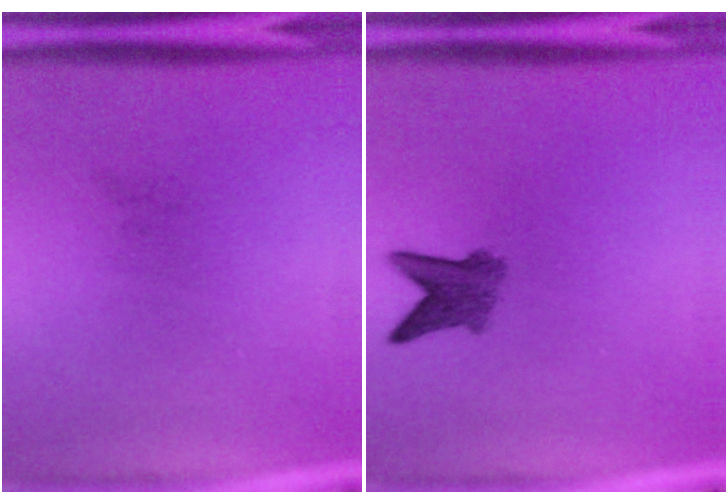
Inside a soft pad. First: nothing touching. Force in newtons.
{"total": 3.9}